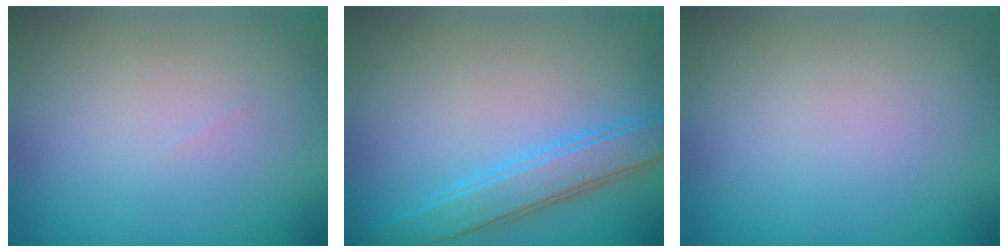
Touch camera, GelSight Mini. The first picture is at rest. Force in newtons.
{"total": 3.6, "press": 3.6, "slide": 0.1}
{"total": 0.0}